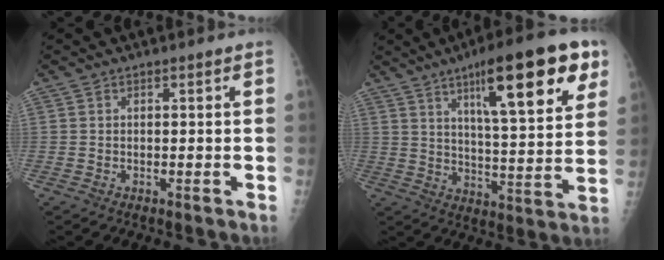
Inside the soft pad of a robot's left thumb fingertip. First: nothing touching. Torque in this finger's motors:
{"motor_torque": [2.51, 1.95, 1.33, -1.43, 0.47]}